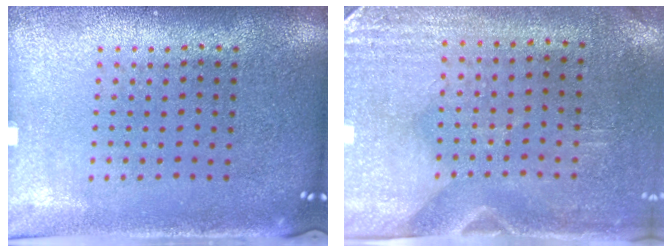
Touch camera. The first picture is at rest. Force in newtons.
{"total": 2.9, "press": 2.5, "slide": 1.5}